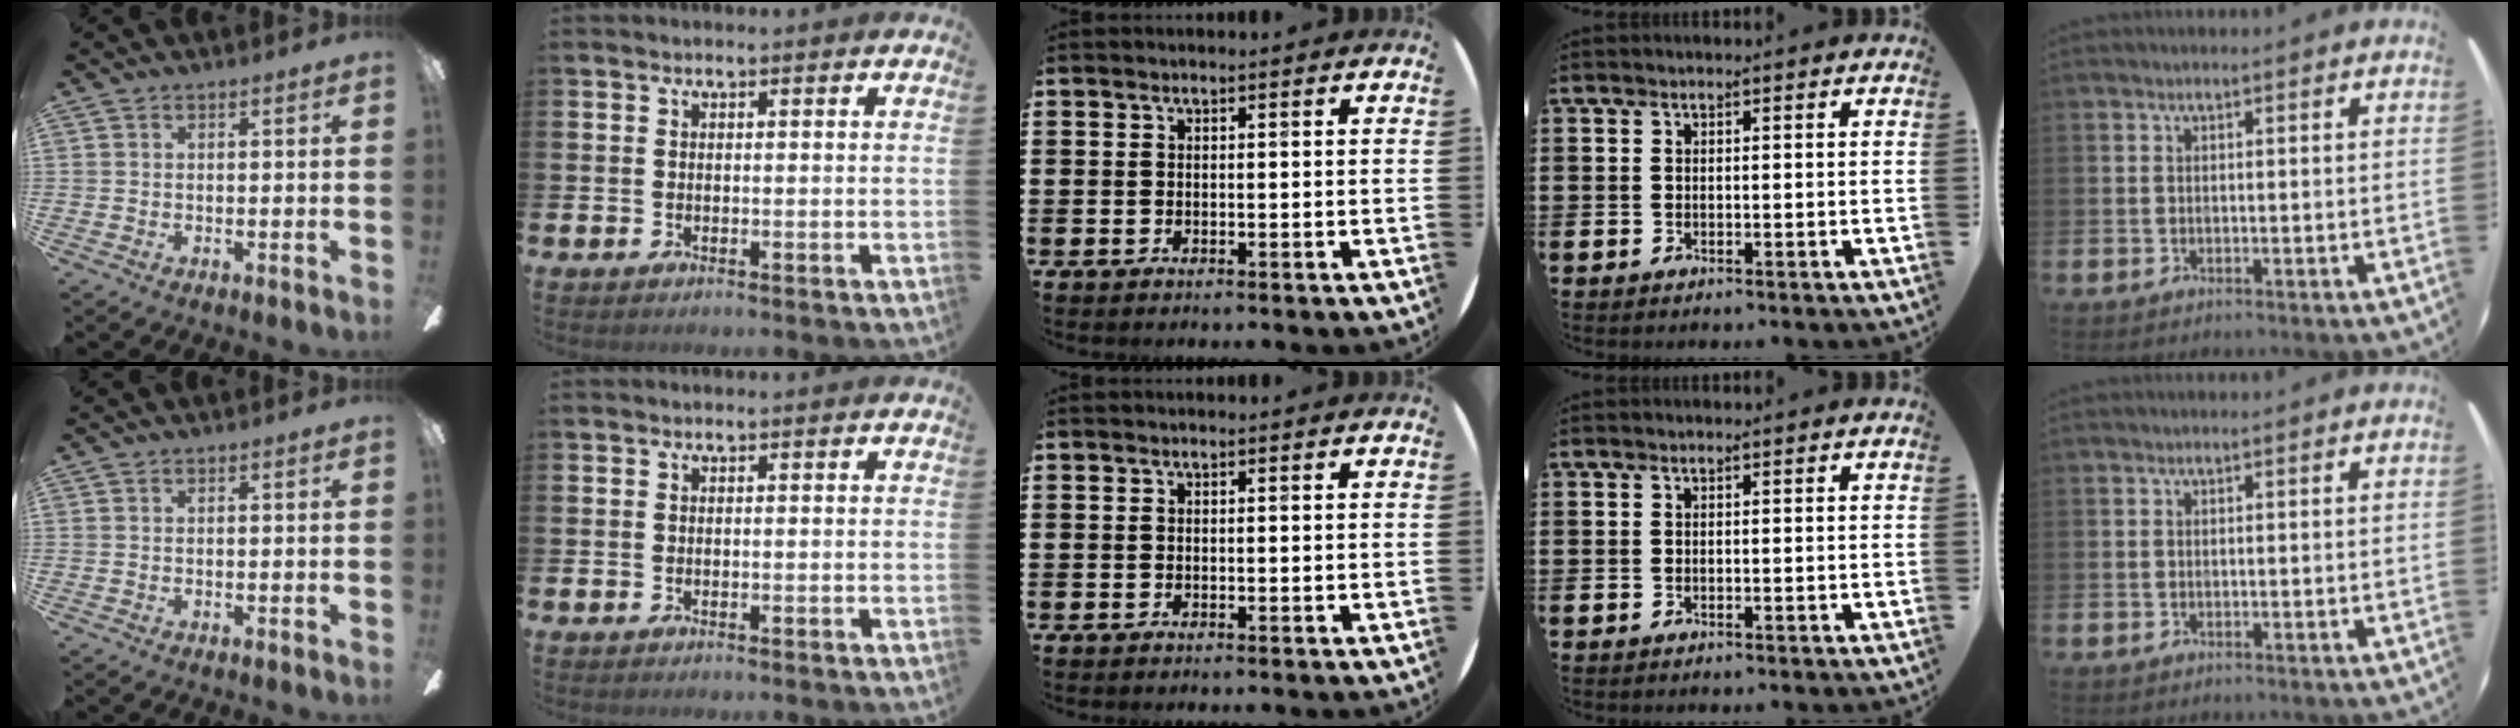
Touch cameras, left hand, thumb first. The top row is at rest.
{}